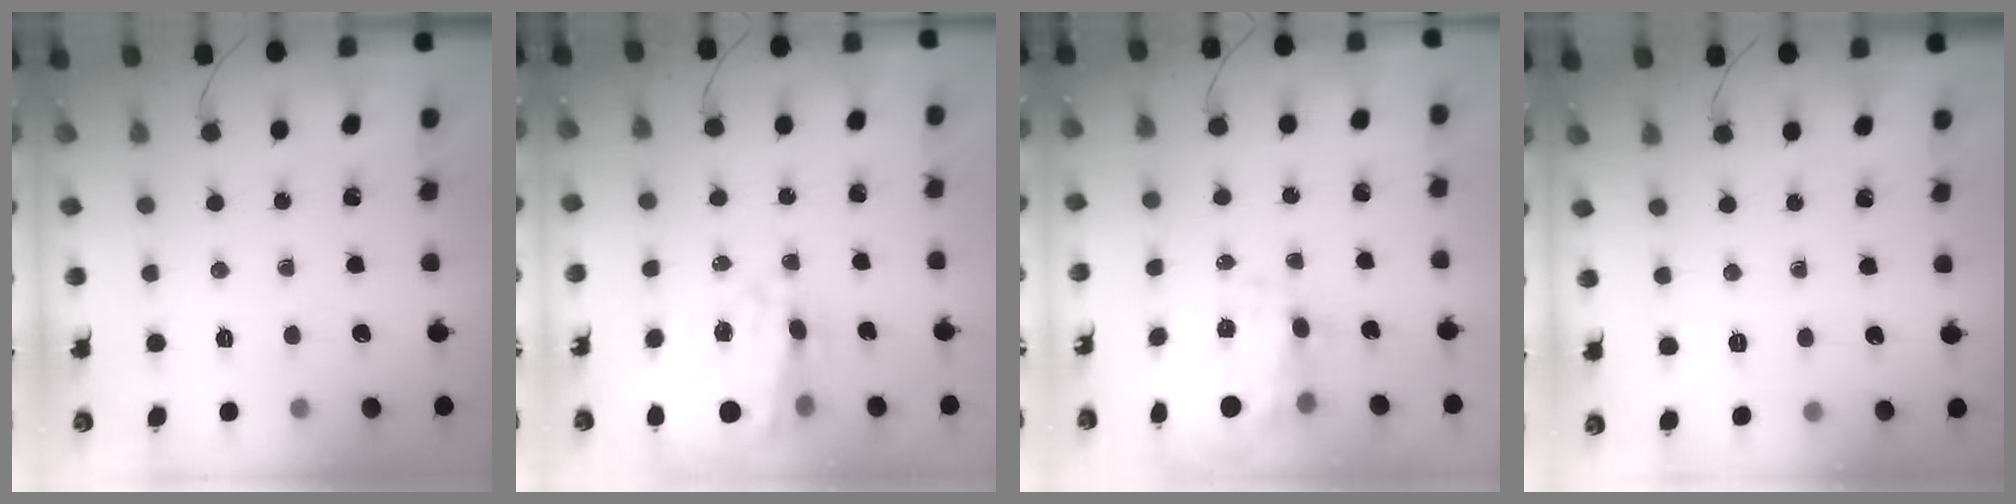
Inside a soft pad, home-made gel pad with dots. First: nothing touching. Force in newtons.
{"total": 17.9, "press": 17.4, "slide": 4.3}
{"total": 7.0, "press": 6.8, "slide": 1.7}
{"total": 2.9, "press": 2.2, "slide": 1.9}